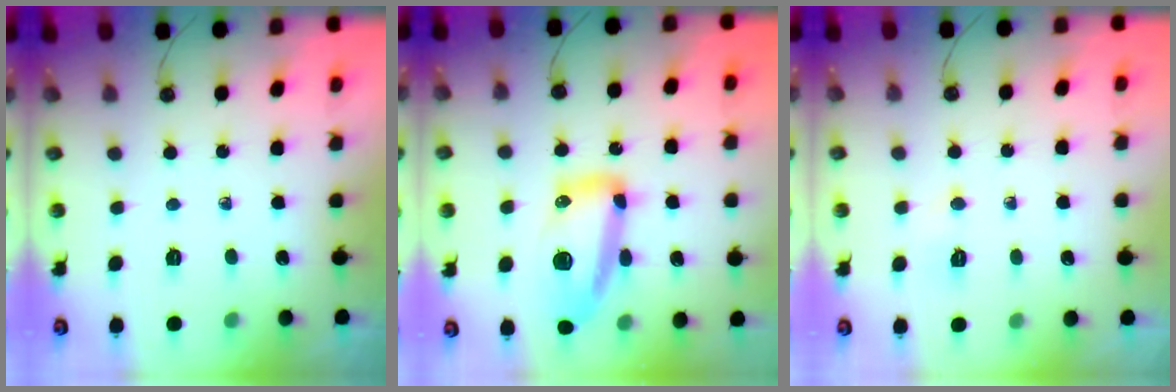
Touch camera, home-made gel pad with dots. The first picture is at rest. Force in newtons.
{"total": 13.9, "press": 13.9, "slide": 1.1}
{"total": 2.9, "press": 2.9, "slide": 0.5}